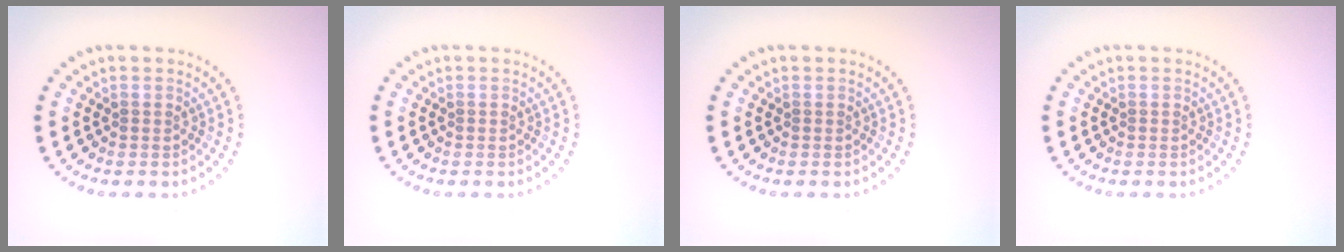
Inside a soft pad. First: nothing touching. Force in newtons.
{"total": 0.0}
{"total": 0.0}
{"total": 0.0}